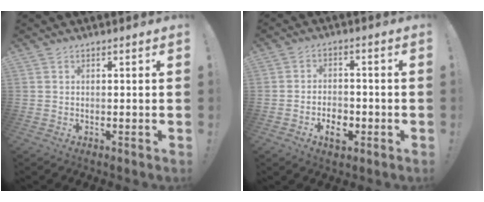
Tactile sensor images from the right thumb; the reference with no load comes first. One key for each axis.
{"total": 7.0, "fx": -3.4, "fy": 4.7, "fz": 4.0, "tx": -0.054, "ty": 0.018, "tz": -0.055}